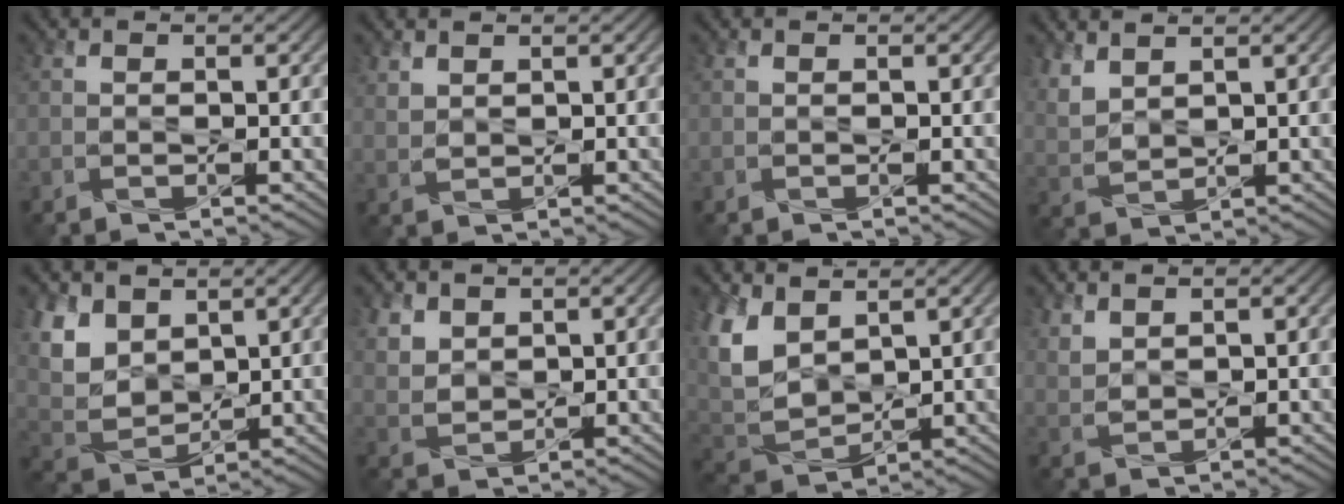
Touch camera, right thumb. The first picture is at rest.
{"total": 1.7, "force": [1.4, 0.7, 0.7], "torque": [-0.022, -0.001, 0.036]}
{"total": 0.0}
{"total": 4.1, "force": [2.9, 1.9, 2.3], "torque": [-0.068, 0.001, 0.069]}
{"total": 8.6, "force": [4.2, 5.6, 5.0], "torque": [-0.151, 0.003, 0.088]}
{"total": 4.1, "force": [2.5, 2.7, 1.8], "torque": [-0.056, -0.006, 0.057]}
{"total": 8.9, "force": [3.8, 5.4, 6.0], "torque": [-0.178, 0.005, 0.075]}
{"total": 2.6, "force": [2.0, 1.2, 1.2], "torque": [-0.037, -0.001, 0.050]}